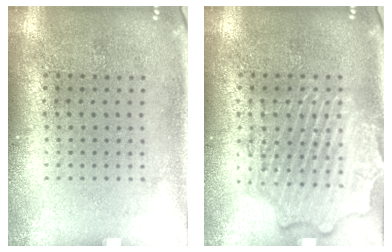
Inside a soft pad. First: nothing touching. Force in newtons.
{"total": 2.3, "press": 2.3, "slide": 0.4}